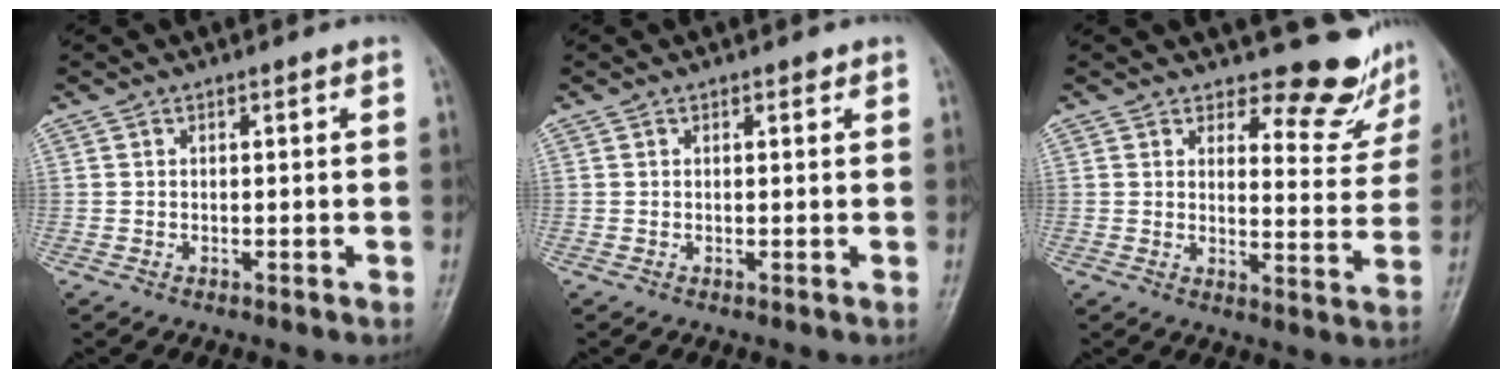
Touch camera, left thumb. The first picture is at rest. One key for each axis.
{"total": 0.7, "fx": 0.5, "fy": 0.3, "fz": 0.4, "tx": -0.004, "ty": -0.002, "tz": 0.005}
{"total": 9.6, "fx": 8.6, "fy": 3.5, "fz": 2.5, "tx": -0.001, "ty": -0.085, "tz": 0.100}